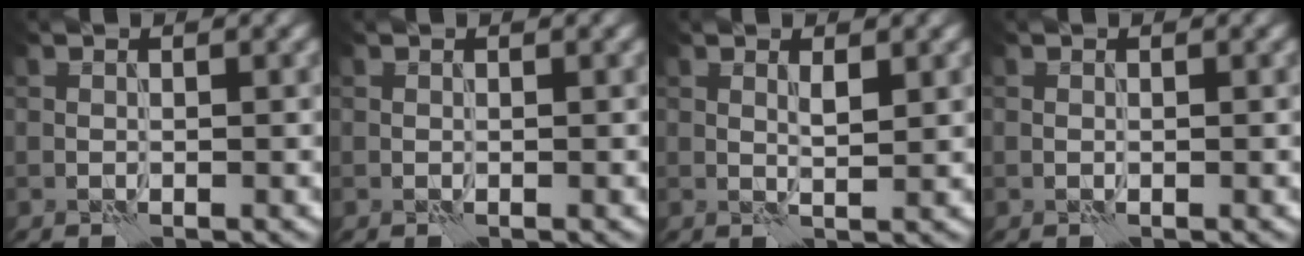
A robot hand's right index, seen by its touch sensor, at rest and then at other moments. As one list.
[{"total": 0.0}, {"total": 1.1, "force": [0.6, 0.1, 1.0], "torque": [-0.020, -0.005, 0.010]}, {"total": 0.0}]